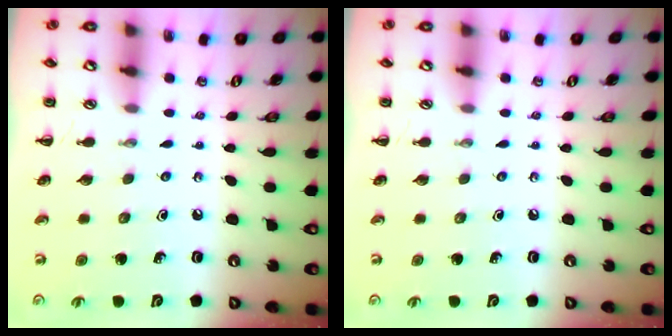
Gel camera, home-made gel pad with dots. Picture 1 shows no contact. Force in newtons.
{"total": 0.0}